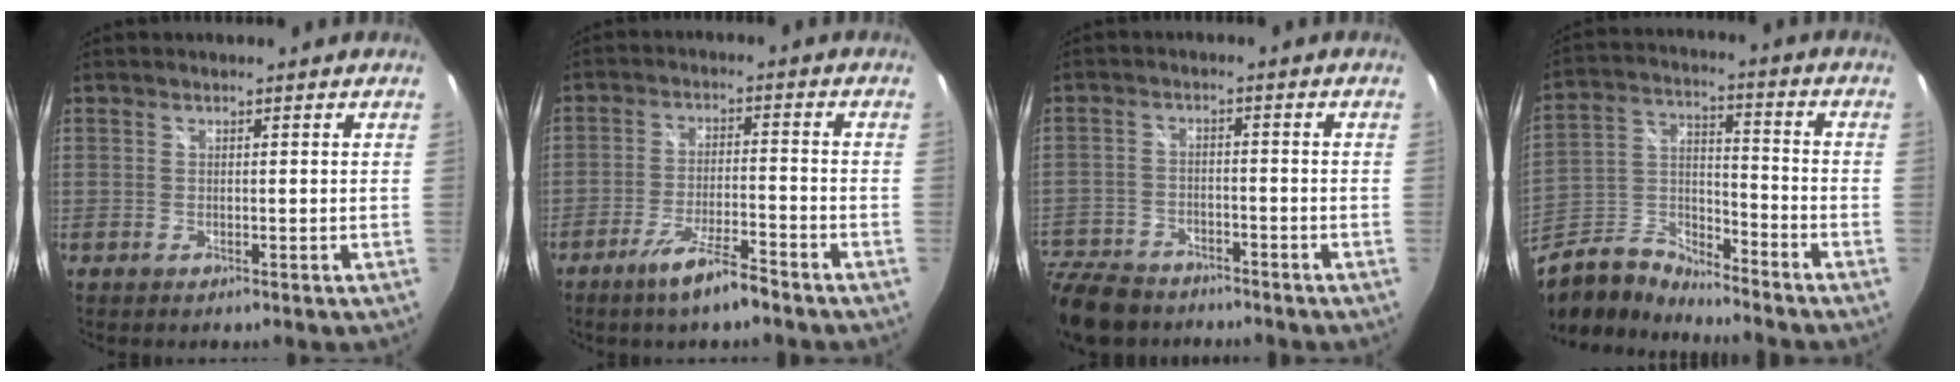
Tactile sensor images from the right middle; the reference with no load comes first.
{"total": 7.8, "force": [-5.8, 0.7, 5.2], "torque": [-0.111, -0.007, -0.100]}
{"total": 15.2, "force": [-11.5, 8.1, 5.6], "torque": [-0.171, -0.006, -0.198]}
{"total": 11.1, "force": [-9.3, 4.6, 4.1], "torque": [-0.099, 0.015, -0.190]}